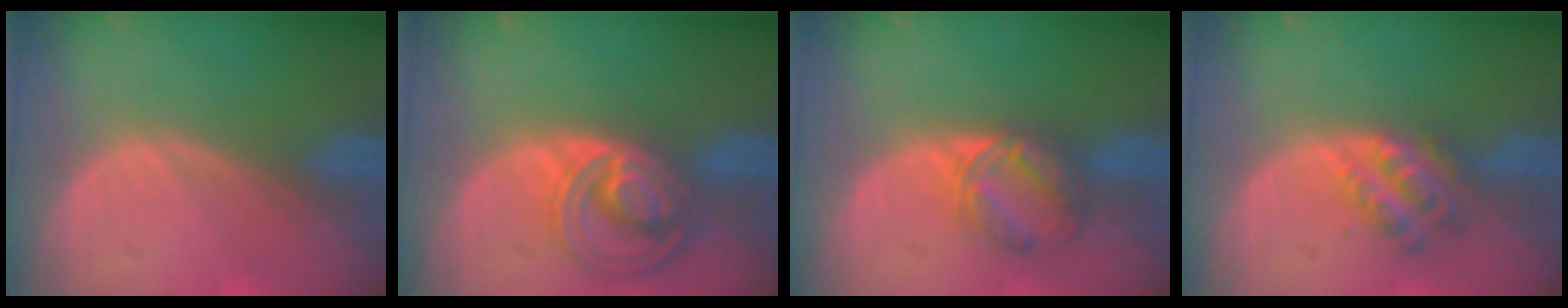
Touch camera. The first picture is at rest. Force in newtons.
{"total": 8.6, "press": 7.4, "slide": 4.4}
{"total": 5.7, "press": 5.7, "slide": 0.7}
{"total": 5.4, "press": 4.9, "slide": 2.2}